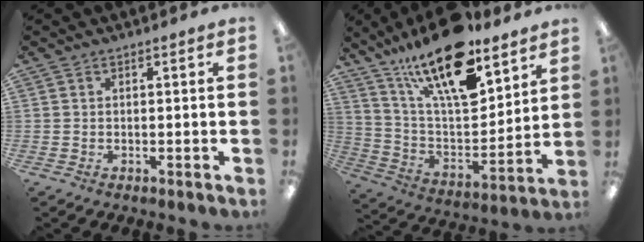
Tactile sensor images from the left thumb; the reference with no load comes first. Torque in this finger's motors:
{"motor_torque": [0.79, 0.83, 1.66, -1.11, 0.42]}